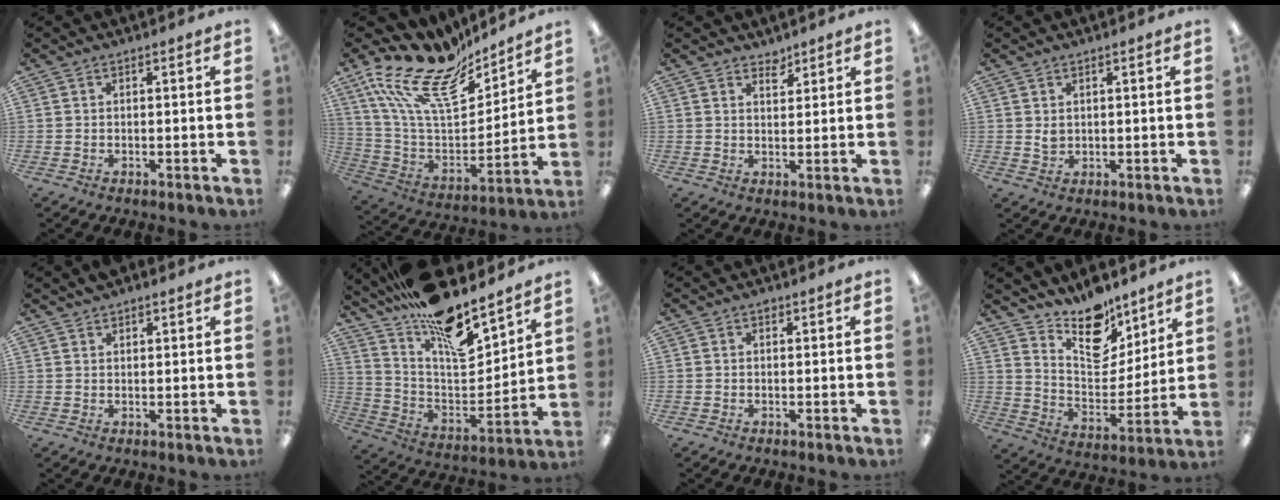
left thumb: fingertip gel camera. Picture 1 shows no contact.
{"total": 21.6, "force": [15.0, 10.0, 11.9], "torque": [-0.225, -0.105, 0.260]}
{"total": 3.1, "force": [2.8, 1.2, 0.5], "torque": [0.011, -0.023, 0.048]}
{"total": 2.0, "force": [0.9, 1.4, 1.0], "torque": [-0.015, -0.002, 0.015]}
{"total": 1.9, "force": [1.7, 0.7, 0.4], "torque": [-0.009, -0.003, 0.033]}
{"total": 17.3, "force": [13.7, 5.8, 8.7], "torque": [-0.147, -0.100, 0.240]}
{"total": 0.9, "force": [0.6, 0.6, 0.4], "torque": [0.000, -0.001, 0.009]}
{"total": 14.4, "force": [11.9, 6.4, 5.1], "torque": [-0.090, -0.089, 0.220]}